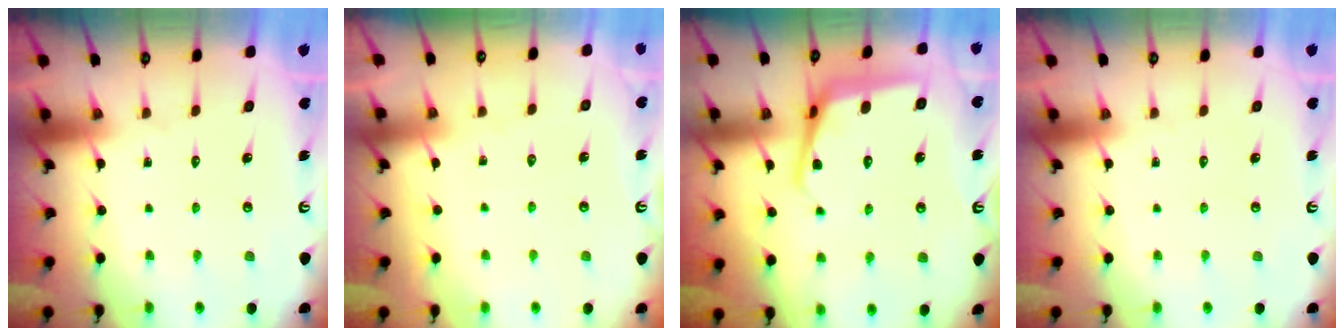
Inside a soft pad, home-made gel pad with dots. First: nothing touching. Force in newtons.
{"total": 1.8, "press": 1.8, "slide": 0.3}
{"total": 8.9, "press": 8.9, "slide": 0.8}
{"total": 0.0}